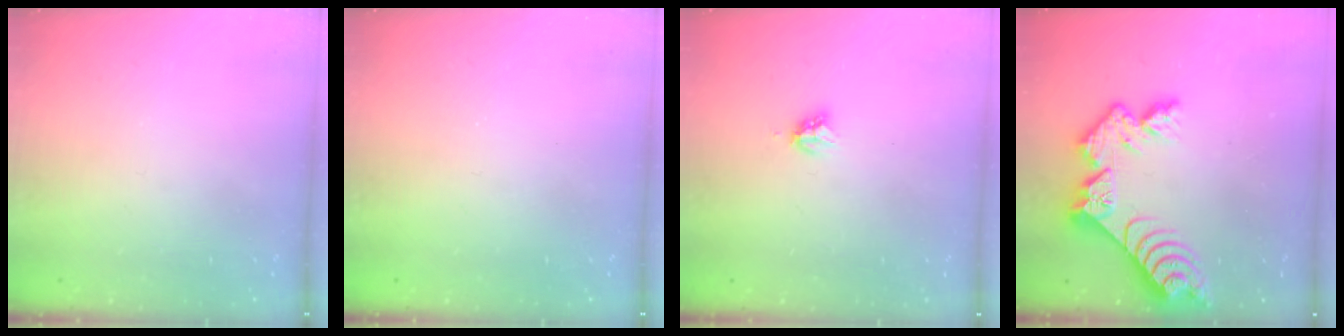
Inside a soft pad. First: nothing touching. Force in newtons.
{"total": 0.0}
{"total": 3.3, "press": 3.3, "slide": 0.5}
{"total": 11.8, "press": 11.8, "slide": 1.1}